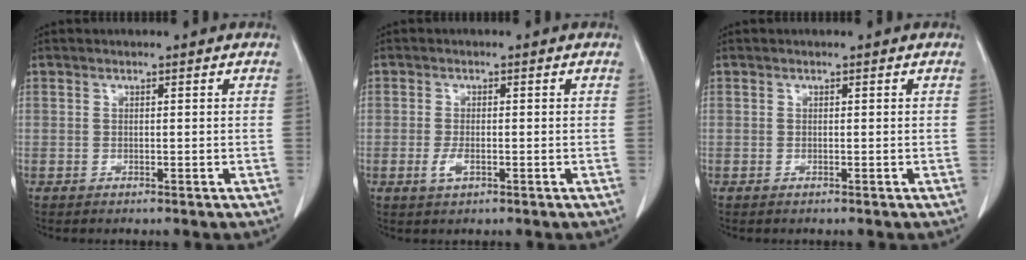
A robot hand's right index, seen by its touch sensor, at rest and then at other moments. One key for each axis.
{"total": 2.1, "fx": -0.7, "fy": 0.9, "fz": 1.7, "tx": -0.041, "ty": -0.002, "tz": -0.009}
{"total": 0.0}